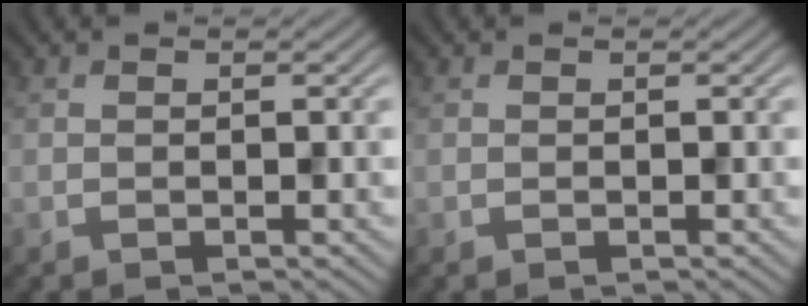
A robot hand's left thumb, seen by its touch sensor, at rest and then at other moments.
{"total": 0.0}